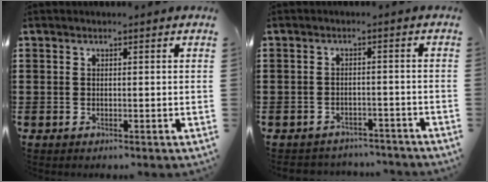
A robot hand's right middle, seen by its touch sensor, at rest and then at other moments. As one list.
[{"total": 2.7, "force": [-2.6, 0.4, -0.1], "torque": [-0.007, -0.003, -0.057]}]